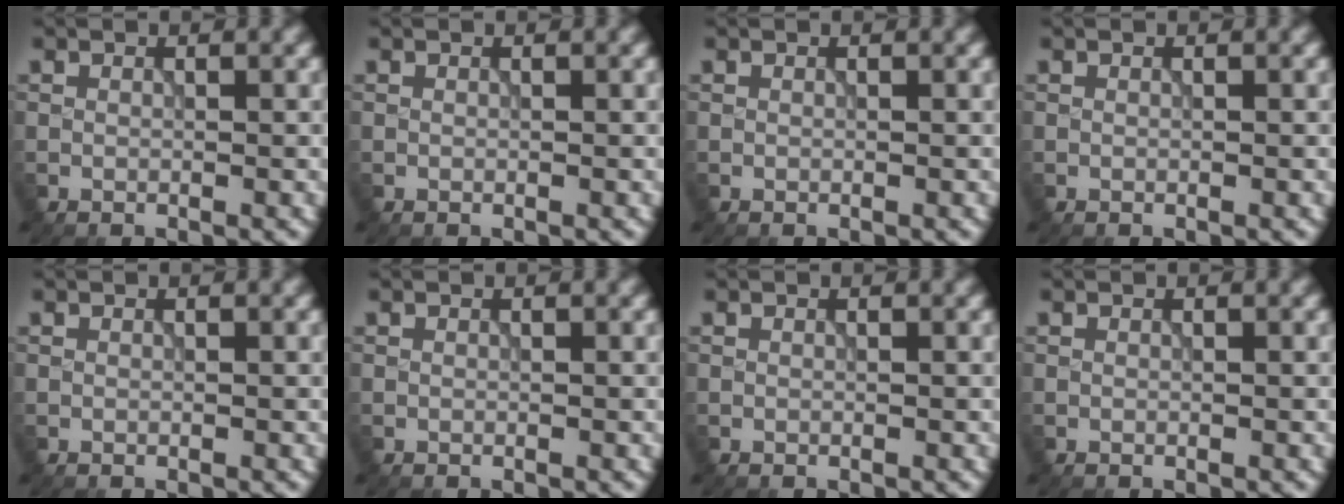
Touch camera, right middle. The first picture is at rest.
{"total": 0.0}
{"total": 0.0}
{"total": 0.0}
{"total": 0.0}
{"total": 0.0}
{"total": 0.0}
{"total": 0.0}